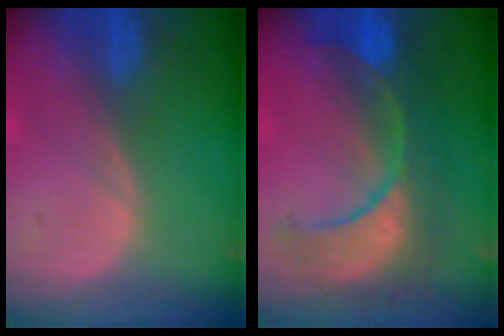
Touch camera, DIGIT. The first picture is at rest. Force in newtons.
{"total": 10.3, "press": 10.3, "slide": 1.1}